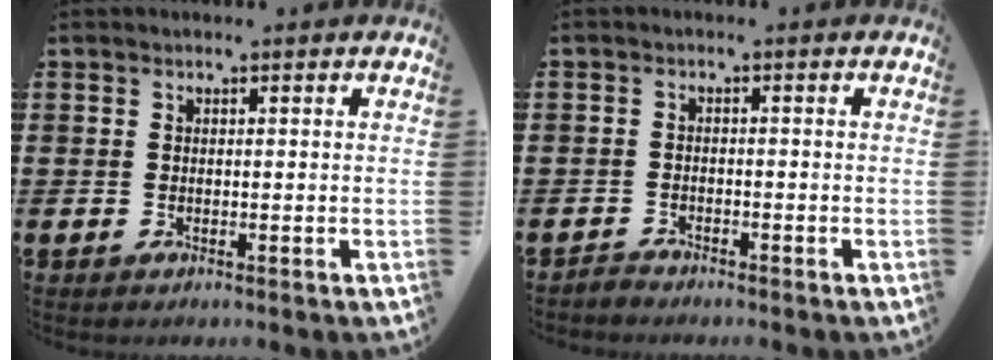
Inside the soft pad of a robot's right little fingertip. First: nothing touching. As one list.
[{"total": 1.2, "force": [-1.2, 0.1, -0.2], "torque": [0.000, 0.004, -0.025]}]